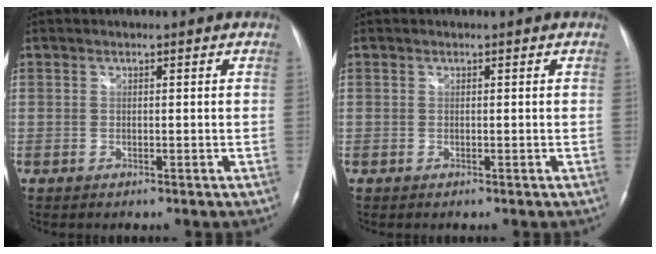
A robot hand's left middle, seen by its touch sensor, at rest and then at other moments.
{"total": 0.0}